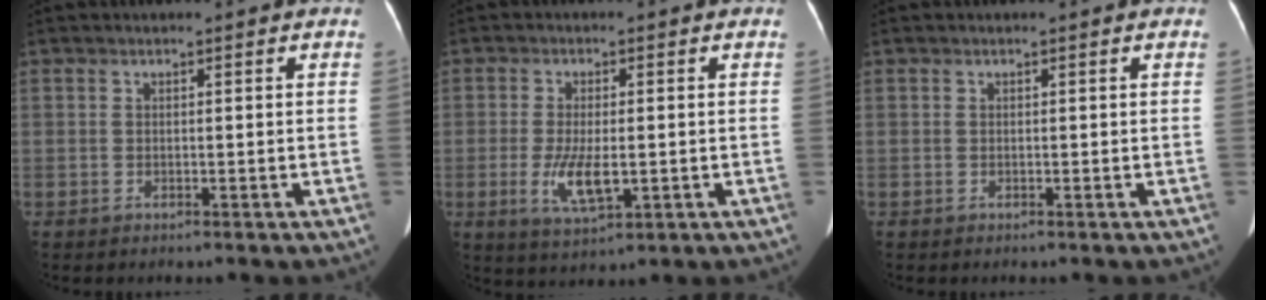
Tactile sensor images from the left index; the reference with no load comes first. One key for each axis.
{"total": 6.1, "fx": -1.1, "fy": 2.1, "fz": 5.7, "tx": -0.116, "ty": -0.012, "tz": -0.014}
{"total": 0.0}